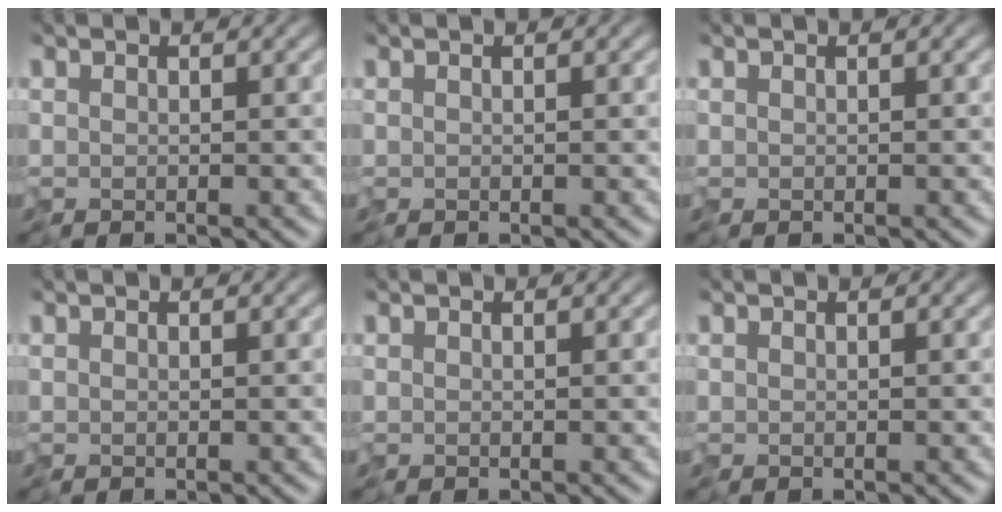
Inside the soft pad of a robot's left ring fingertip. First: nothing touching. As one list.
[{"total": 0.0}, {"total": 0.0}, {"total": 0.0}, {"total": 0.0}, {"total": 0.0}]